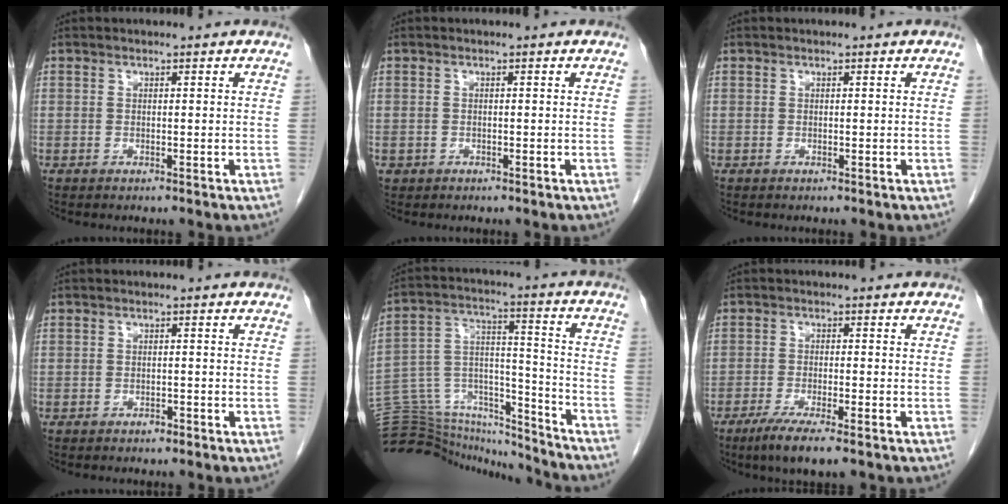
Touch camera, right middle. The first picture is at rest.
{"total": 0.8, "force": [-0.3, 0.7, 0.1], "torque": [-0.004, 0.005, -0.002]}
{"total": 0.0}
{"total": 0.7, "force": [-0.6, 0.3, 0.4], "torque": [-0.010, 0.000, -0.008]}
{"total": 23.8, "force": [-22.9, 4.4, 4.7], "torque": [-0.128, 0.031, -0.355]}
{"total": 6.4, "force": [-4.2, 0.5, 4.9], "torque": [-0.087, -0.018, -0.068]}